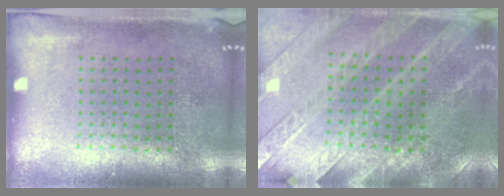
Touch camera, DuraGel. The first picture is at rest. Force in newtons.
{"total": 2.8, "press": 2.6, "slide": 0.9}